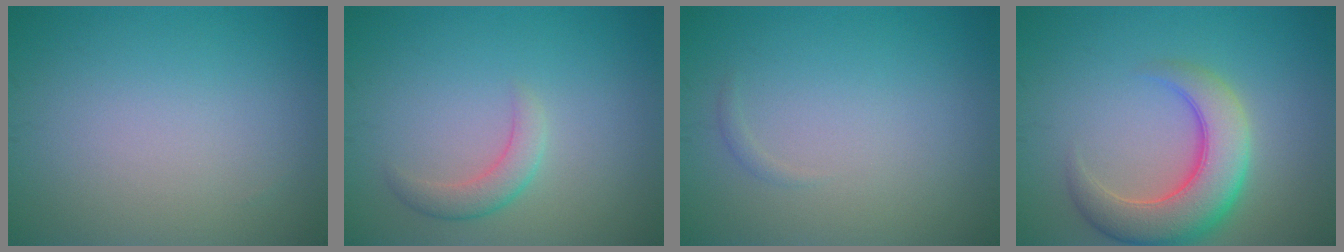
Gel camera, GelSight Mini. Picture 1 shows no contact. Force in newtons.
{"total": 2.2, "press": 2.1, "slide": 0.1}
{"total": 0.5, "press": 0.5, "slide": 0.0}
{"total": 7.0, "press": 7.0, "slide": 0.5}